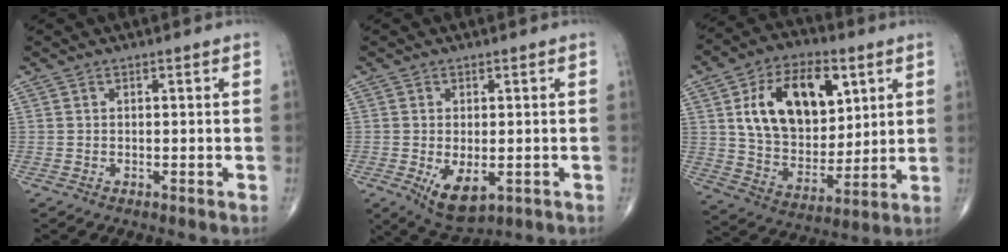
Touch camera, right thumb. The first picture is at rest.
{"total": 7.0, "force": [-1.8, 3.6, 5.8], "torque": [-0.094, -0.015, -0.017]}
{"total": 20.4, "force": [6.6, 12.8, 14.5], "torque": [-0.196, -0.023, 0.118]}